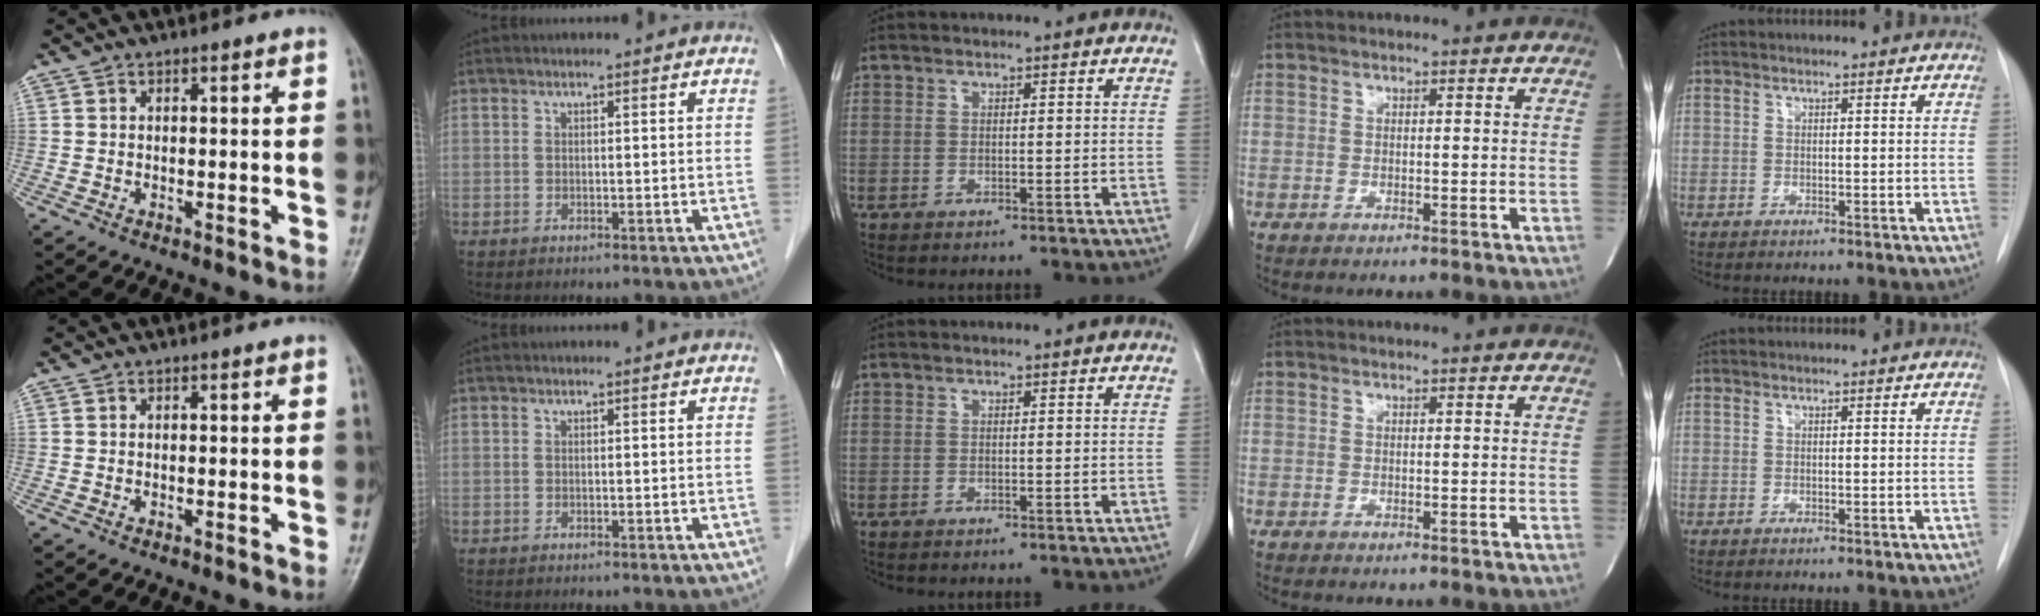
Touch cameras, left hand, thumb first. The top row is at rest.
{}